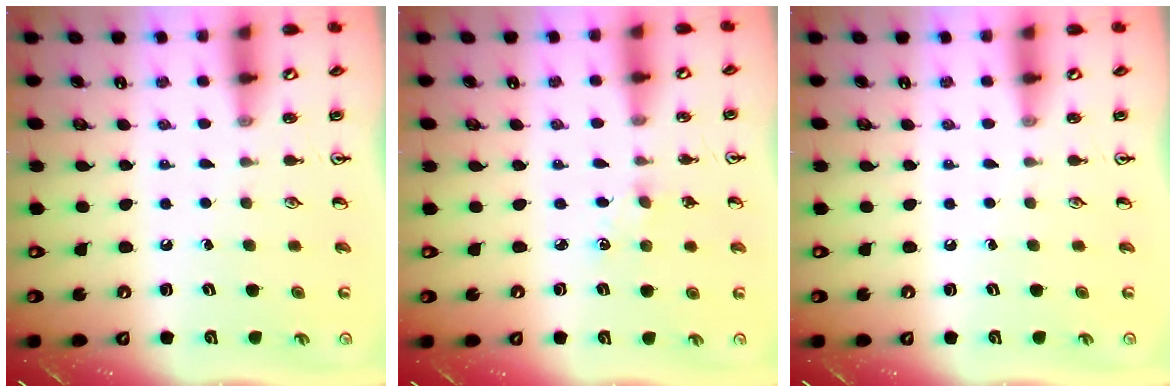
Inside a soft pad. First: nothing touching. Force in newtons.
{"total": 3.3, "press": 3.3, "slide": 0.5}
{"total": 0.0}